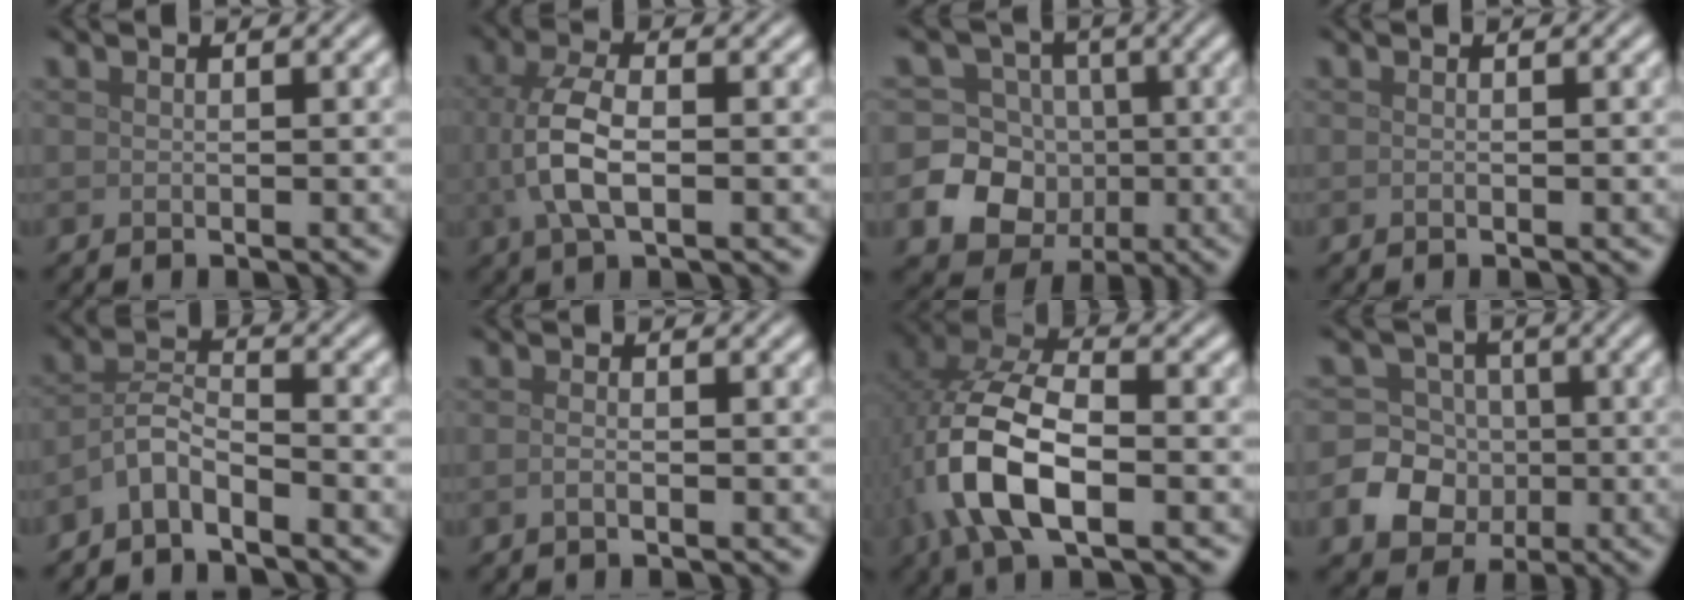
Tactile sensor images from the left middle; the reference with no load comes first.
{"total": 5.4, "force": [-0.1, 2.5, 4.7], "torque": [-0.114, 0.001, -0.003]}
{"total": 12.4, "force": [-2.4, 11.8, 2.8], "torque": [-0.093, 0.001, -0.051]}
{"total": 0.0}
{"total": 3.1, "force": [-2.4, 0.9, 1.7], "torque": [-0.033, 0.010, -0.057]}
{"total": 0.8, "force": [-0.4, 0.2, 0.7], "torque": [-0.014, -0.001, -0.008]}
{"total": 9.9, "force": [-2.4, 4.9, 8.3], "torque": [-0.188, 0.002, -0.051]}
{"total": 8.9, "force": [-1.9, 8.3, 2.5], "torque": [-0.058, 0.005, -0.060]}